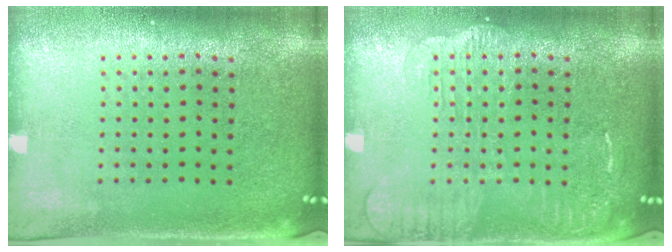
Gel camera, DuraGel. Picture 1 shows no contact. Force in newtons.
{"total": 2.8, "press": 2.8, "slide": 0.3}